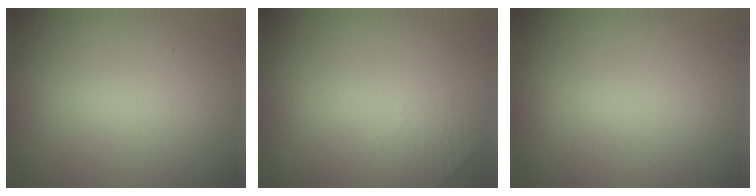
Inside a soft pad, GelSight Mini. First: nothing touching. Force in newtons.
{"total": 1.3, "press": 1.2, "slide": 0.3}
{"total": 0.0}